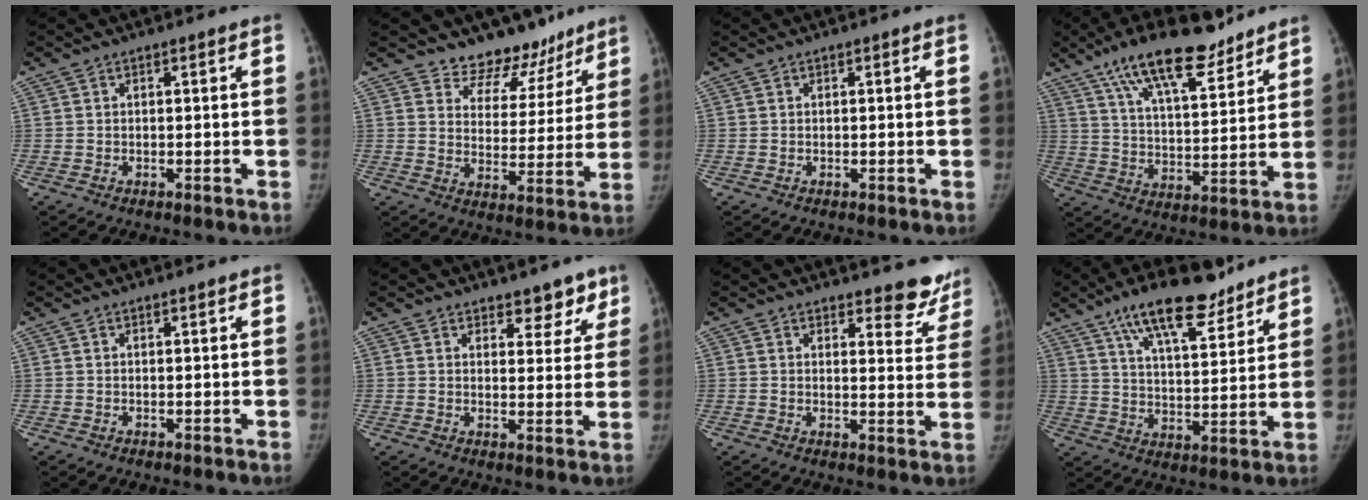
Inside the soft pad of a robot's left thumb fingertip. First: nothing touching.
{"total": 11.5, "force": [9.7, 5.9, 1.6], "torque": [0.028, -0.078, 0.134]}
{"total": 0.0}
{"total": 17.8, "force": [12.5, 6.0, 11.1], "torque": [-0.160, -0.051, 0.213]}
{"total": 0.6, "force": [0.5, 0.1, 0.3], "torque": [-0.008, -0.003, 0.008]}
{"total": 5.7, "force": [4.4, 3.0, 2.1], "torque": [0.014, -0.027, 0.058]}
{"total": 8.5, "force": [7.6, 3.1, 2.4], "torque": [0.014, -0.058, 0.073]}
{"total": 15.9, "force": [11.0, 5.6, 10.0], "torque": [-0.135, -0.049, 0.184]}